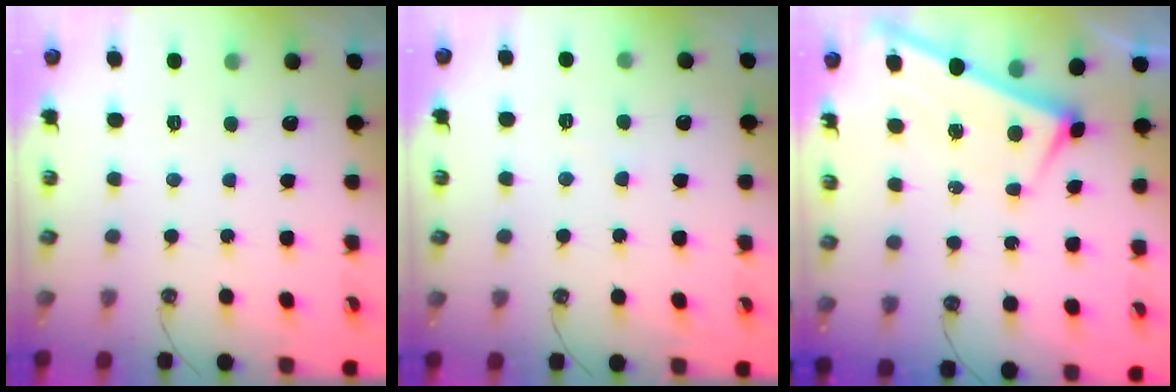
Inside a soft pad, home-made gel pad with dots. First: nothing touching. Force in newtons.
{"total": 6.4, "press": 6.4, "slide": 0.2}
{"total": 2.5, "press": 2.5, "slide": 0.2}